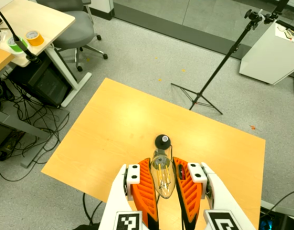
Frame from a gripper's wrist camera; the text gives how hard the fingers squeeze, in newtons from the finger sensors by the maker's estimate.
{"total": 20.9, "left": 24.0, "right": 17.9}